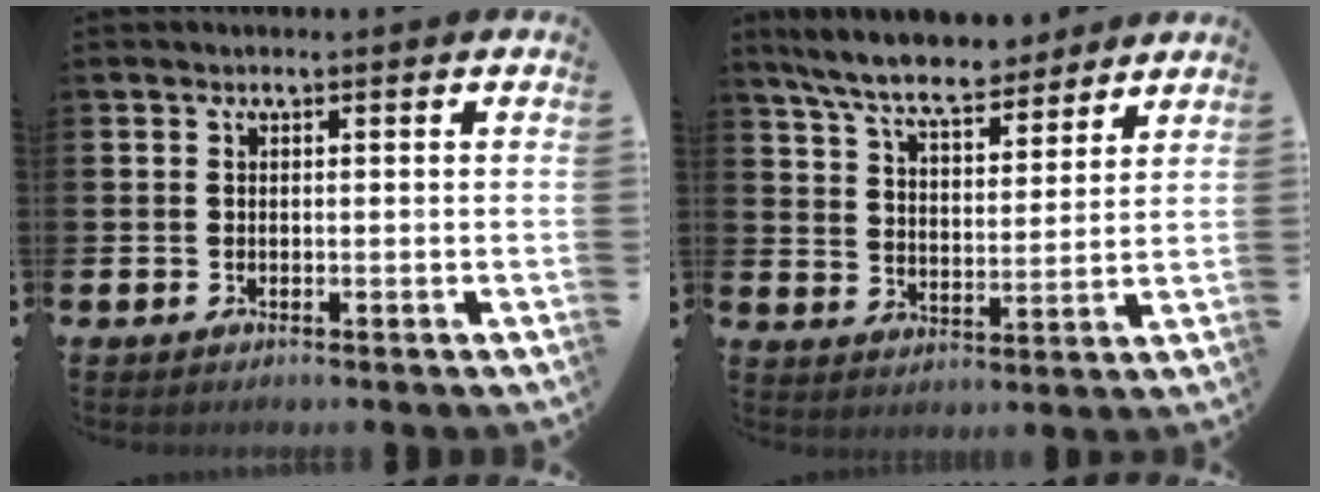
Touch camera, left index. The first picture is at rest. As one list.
[{"total": 8.8, "force": [8.1, 1.6, 3.0], "torque": [-0.077, -0.043, 0.146]}]